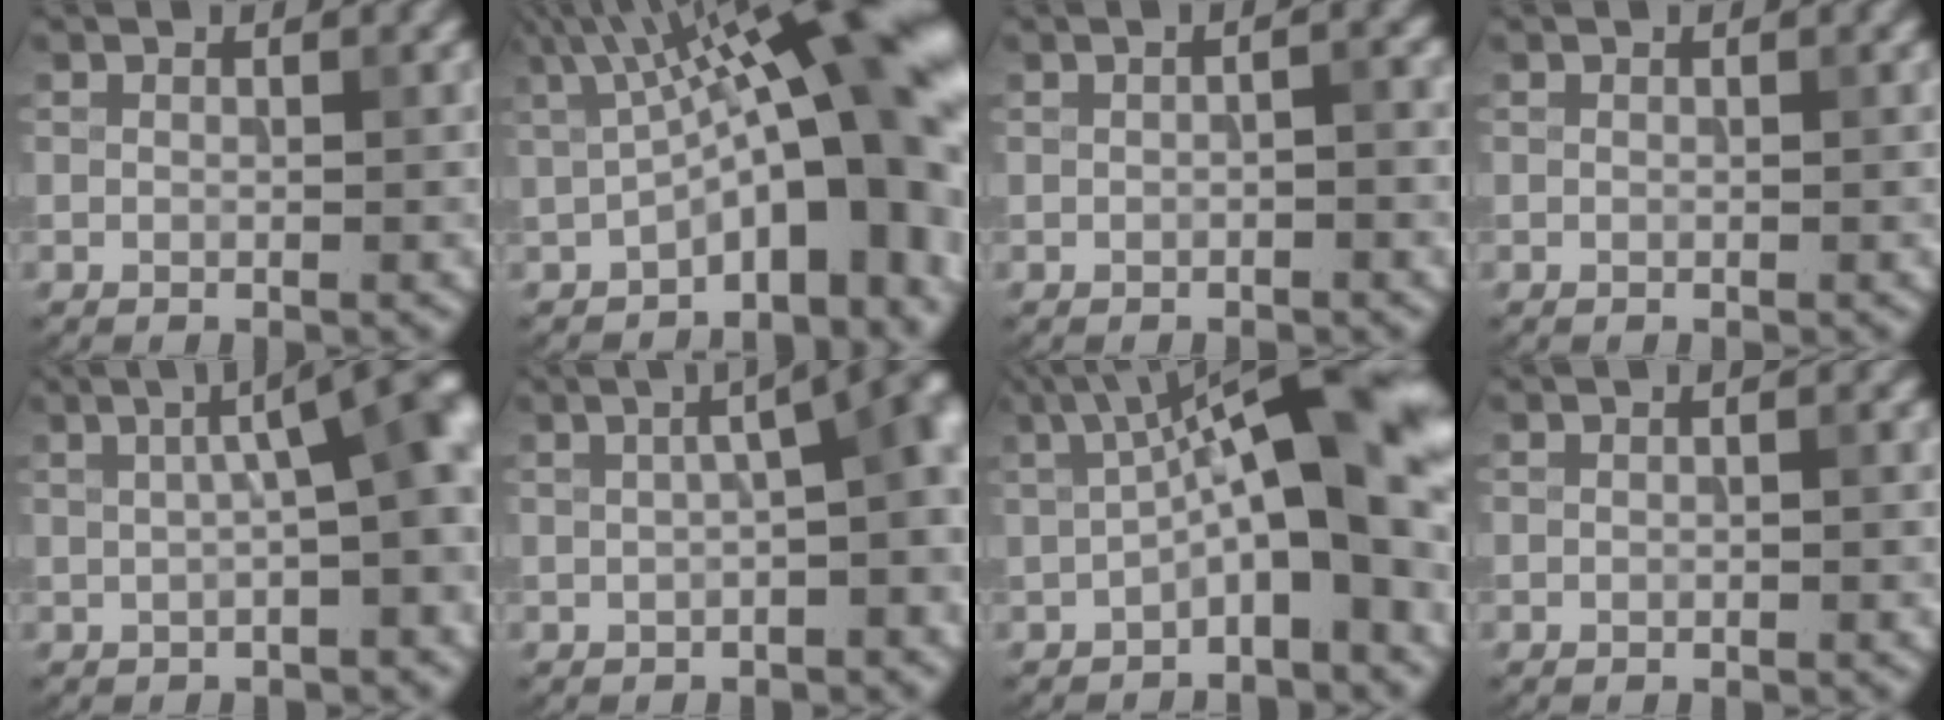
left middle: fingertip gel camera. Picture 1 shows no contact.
{"total": 17.2, "force": [2.1, 6.3, 15.8], "torque": [-0.193, 0.027, 0.043]}
{"total": 1.1, "force": [-0.3, 0.1, 1.0], "torque": [-0.017, 0.005, -0.004]}
{"total": 0.0}
{"total": 7.4, "force": [1.0, 1.6, 7.1], "torque": [-0.085, 0.022, 0.015]}
{"total": 6.1, "force": [0.3, 1.6, 5.9], "torque": [-0.069, 0.017, 0.005]}
{"total": 11.7, "force": [0.8, 3.1, 11.3], "torque": [-0.162, 0.033, 0.003]}
{"total": 0.0}